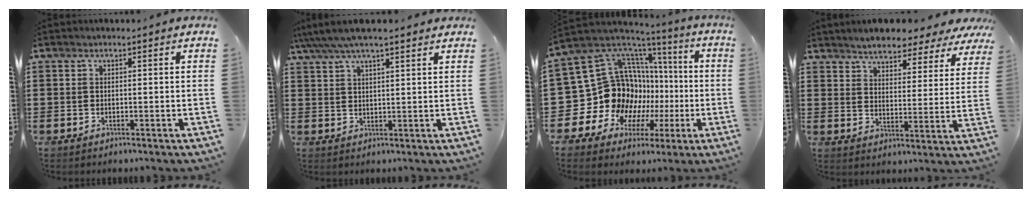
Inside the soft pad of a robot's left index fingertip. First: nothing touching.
{"total": 4.6, "force": [3.7, 0.7, 2.6], "torque": [-0.059, -0.002, 0.065]}
{"total": 17.3, "force": [-1.4, 15.8, 6.9], "torque": [-0.175, -0.044, 0.021]}
{"total": 4.7, "force": [4.7, 0.4, 0.4], "torque": [-0.034, -0.029, 0.079]}